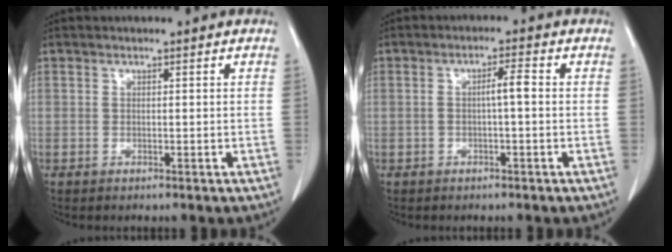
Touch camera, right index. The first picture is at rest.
{"total": 2.7, "force": [-0.1, 0.2, 2.7], "torque": [-0.048, 0.008, -0.001]}